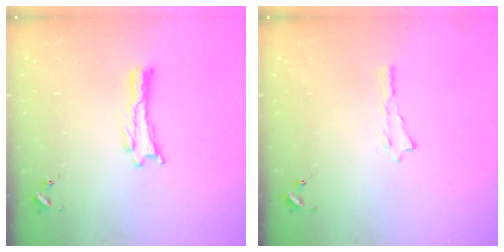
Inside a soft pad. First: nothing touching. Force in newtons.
{"total": 0.0}